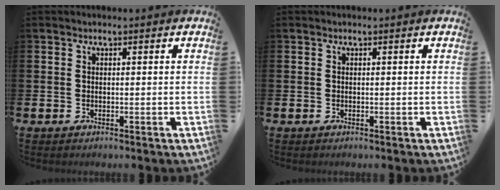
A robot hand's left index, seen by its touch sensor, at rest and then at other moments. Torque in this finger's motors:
{"motor_torque": [-0.01, 0.00, 0.00, 0.02]}